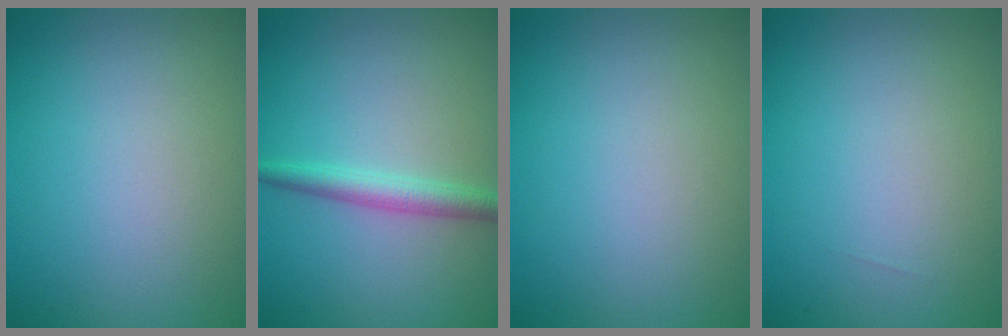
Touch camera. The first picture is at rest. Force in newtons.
{"total": 2.4, "press": 2.4, "slide": 0.1}
{"total": 0.0}
{"total": 0.0}